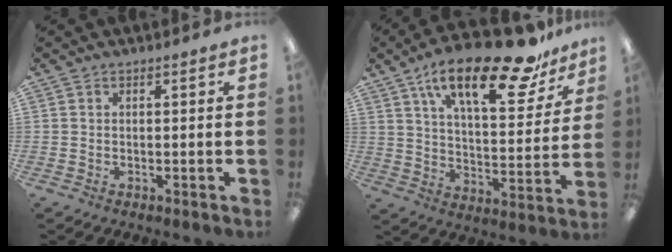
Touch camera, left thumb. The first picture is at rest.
{"total": 23.4, "force": [15.6, 7.7, 15.6], "torque": [-0.237, -0.091, 0.256]}